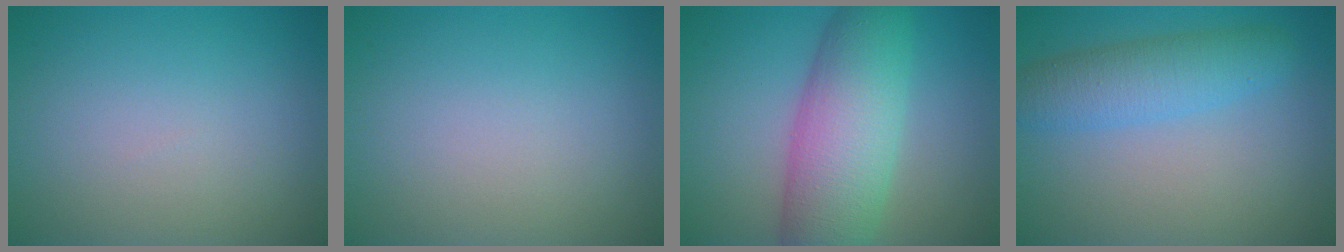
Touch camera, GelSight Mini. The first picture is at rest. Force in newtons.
{"total": 0.0}
{"total": 8.4, "press": 8.4, "slide": 0.1}
{"total": 4.2, "press": 4.2, "slide": 0.2}